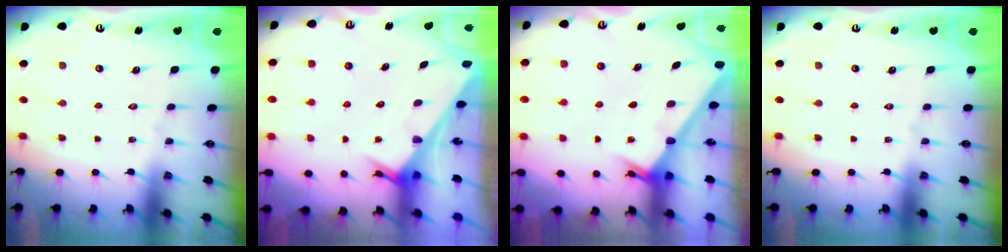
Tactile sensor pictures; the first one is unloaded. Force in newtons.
{"total": 3.2, "press": 3.2, "slide": 0.2}
{"total": 2.3, "press": 2.3, "slide": 0.2}
{"total": 0.0}